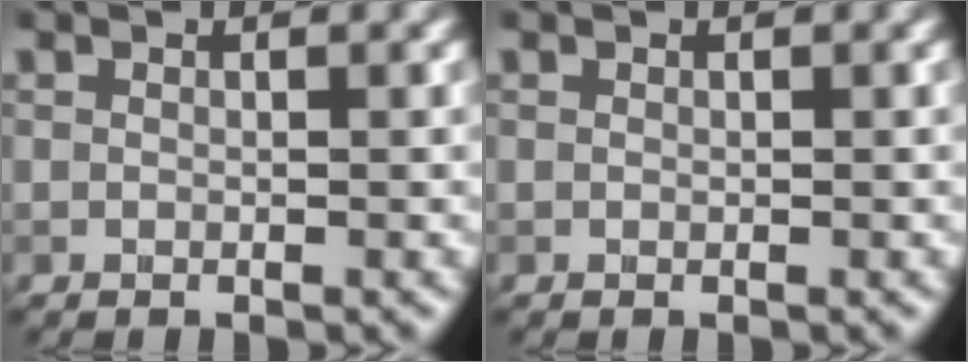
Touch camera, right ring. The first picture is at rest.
{"total": 0.0}